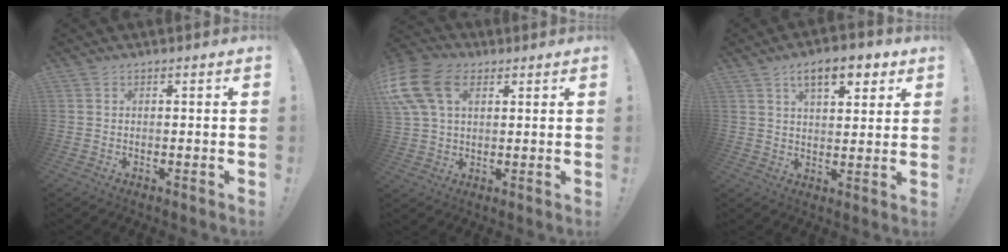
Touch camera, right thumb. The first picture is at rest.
{"total": 16.7, "force": [6.1, 11.0, 11.0], "torque": [-0.238, -0.018, 0.112]}
{"total": 10.2, "force": [5.7, 4.4, 7.3], "torque": [-0.103, -0.014, 0.097]}